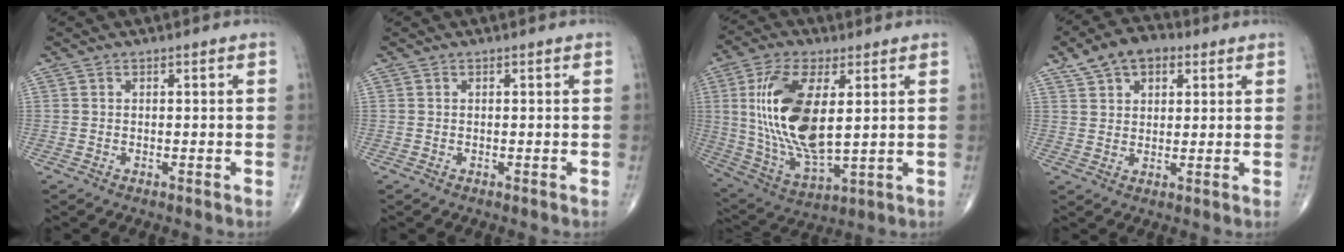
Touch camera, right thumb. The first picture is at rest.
{"total": 0.0}
{"total": 19.0, "force": [3.3, 8.4, 16.8], "torque": [-0.335, -0.021, 0.071]}
{"total": 9.1, "force": [4.5, 5.7, 5.5], "torque": [-0.070, 0.003, 0.071]}